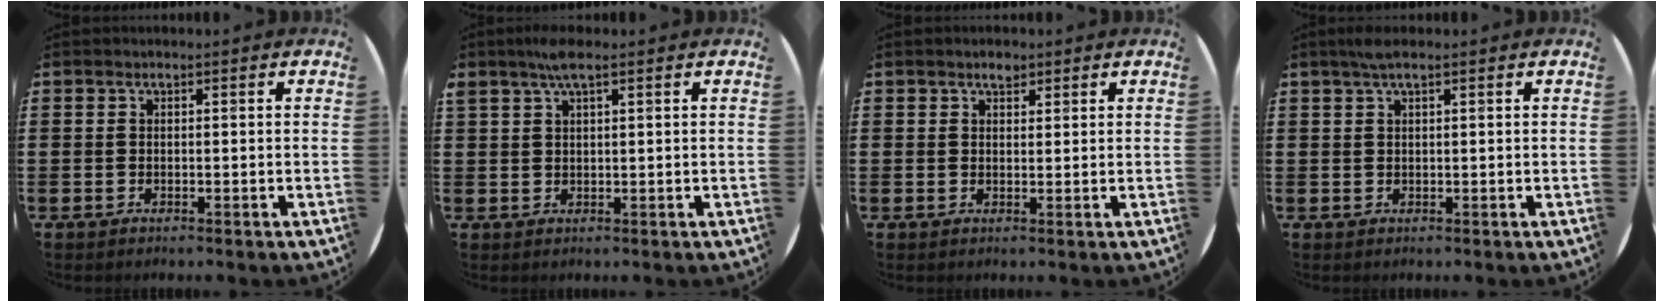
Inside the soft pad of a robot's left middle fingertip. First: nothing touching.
{"total": 3.0, "force": [2.2, 0.6, 2.0], "torque": [-0.044, 0.006, 0.038]}
{"total": 1.5, "force": [1.3, 0.6, 0.4], "torque": [-0.001, -0.001, 0.024]}
{"total": 1.7, "force": [1.1, 0.1, 1.3], "torque": [-0.027, 0.003, 0.020]}